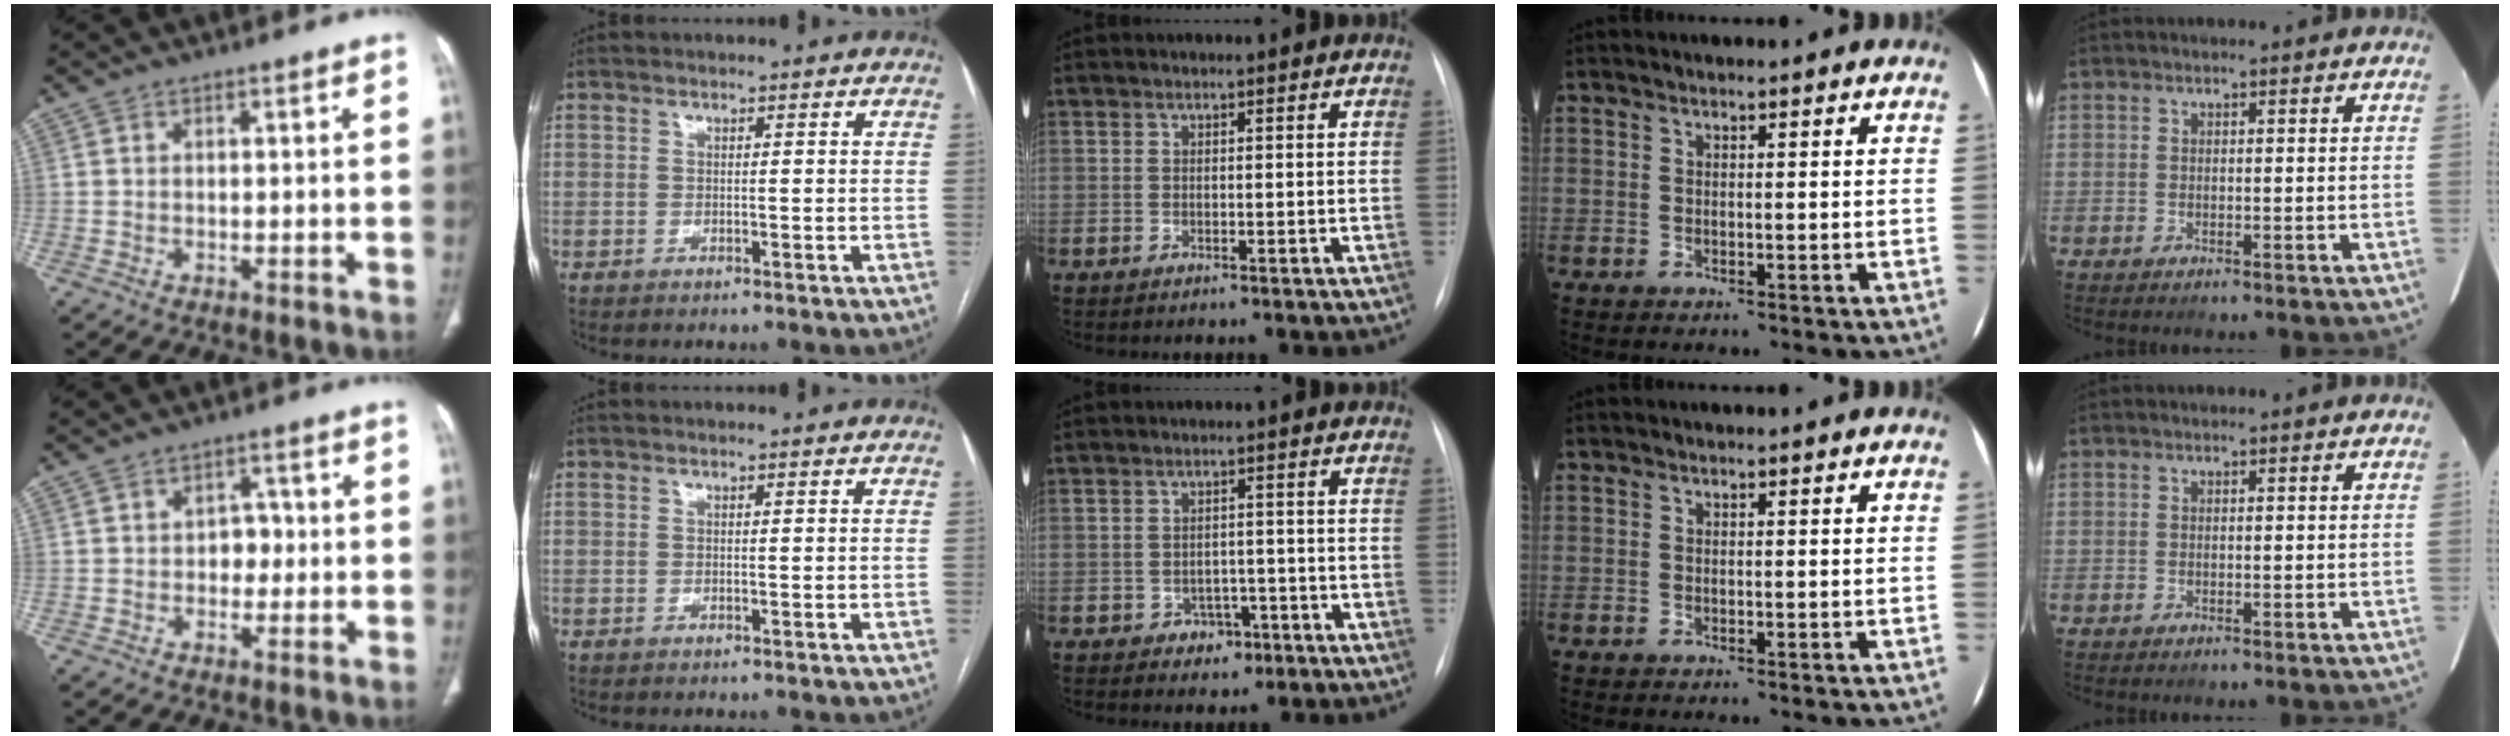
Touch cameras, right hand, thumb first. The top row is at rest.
{"thumb": {"total": 3.5, "force": [-0.2, 2.8, 2.2], "torque": [-0.007, 0.009, -0.008]}, "middle": {"total": 3.5, "force": [-1.9, 2.7, 1.1], "torque": [-0.007, 0.013, -0.021]}}